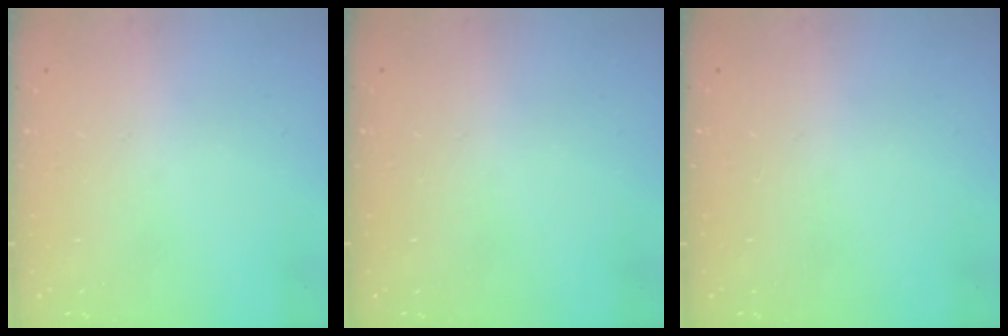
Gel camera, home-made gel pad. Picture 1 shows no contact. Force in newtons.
{"total": 0.0}
{"total": 0.0}